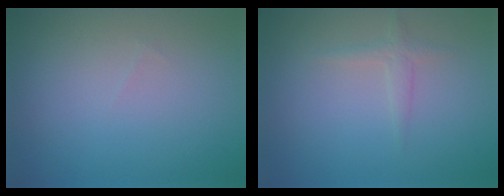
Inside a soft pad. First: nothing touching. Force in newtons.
{"total": 1.1, "press": 1.1, "slide": 0.1}